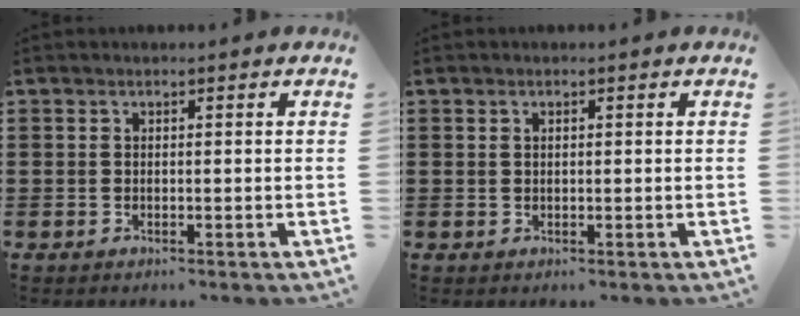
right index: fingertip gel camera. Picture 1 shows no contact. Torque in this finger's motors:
{"motor_torque": [-0.39, -0.35, -0.07, -0.01]}